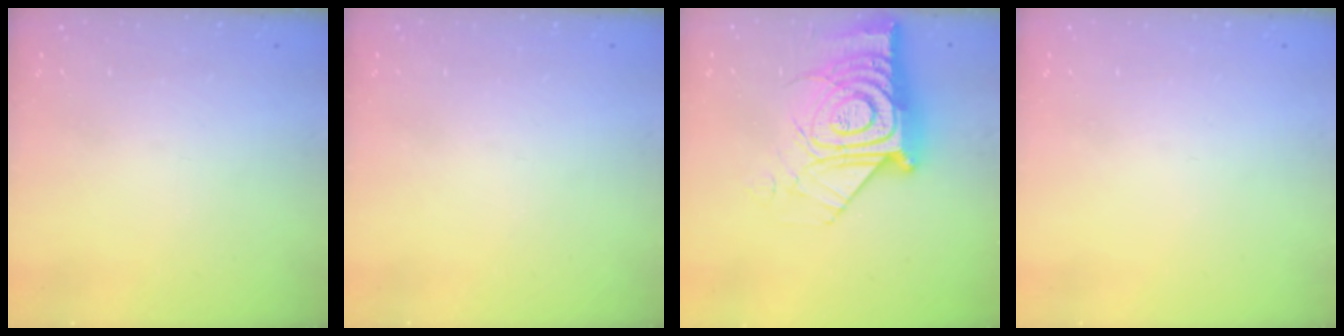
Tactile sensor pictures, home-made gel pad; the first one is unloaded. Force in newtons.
{"total": 0.0}
{"total": 22.0, "press": 21.9, "slide": 1.7}
{"total": 0.0}